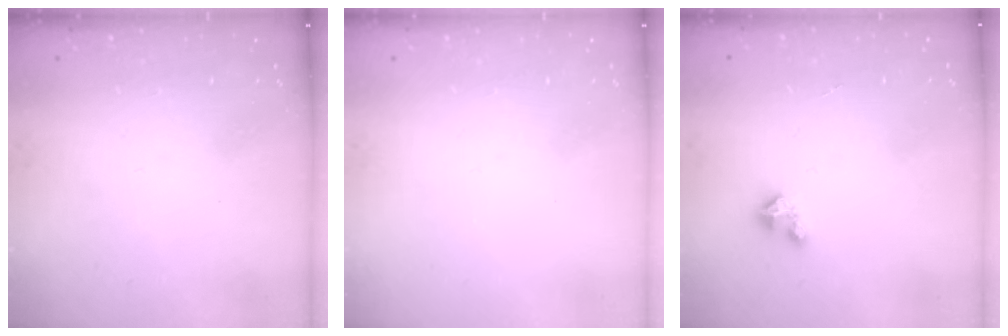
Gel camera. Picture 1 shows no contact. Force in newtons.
{"total": 0.0}
{"total": 1.5, "press": 1.5, "slide": 0.2}